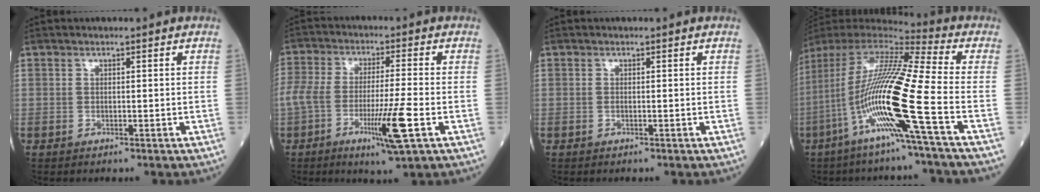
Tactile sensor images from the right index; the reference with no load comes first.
{"total": 10.8, "force": [-4.0, 0.6, 10.0], "torque": [-0.199, -0.008, -0.071]}
{"total": 0.0}
{"total": 19.9, "force": [-6.2, -0.9, 18.8], "torque": [-0.390, -0.024, -0.135]}